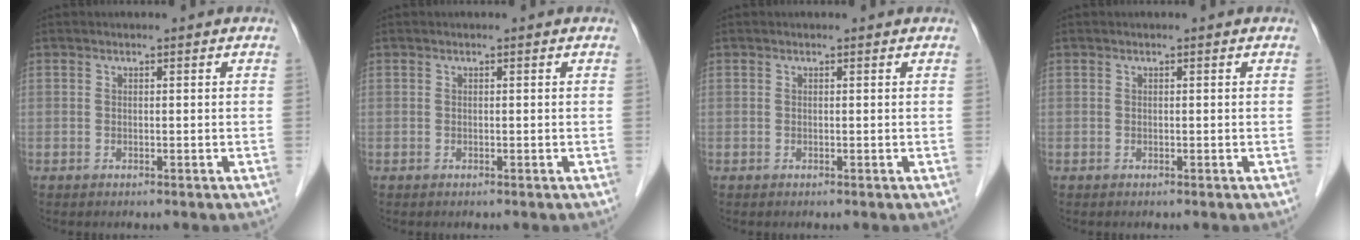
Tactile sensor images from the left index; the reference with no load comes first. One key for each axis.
{"total": 0.0}
{"total": 0.0}
{"total": 0.0}